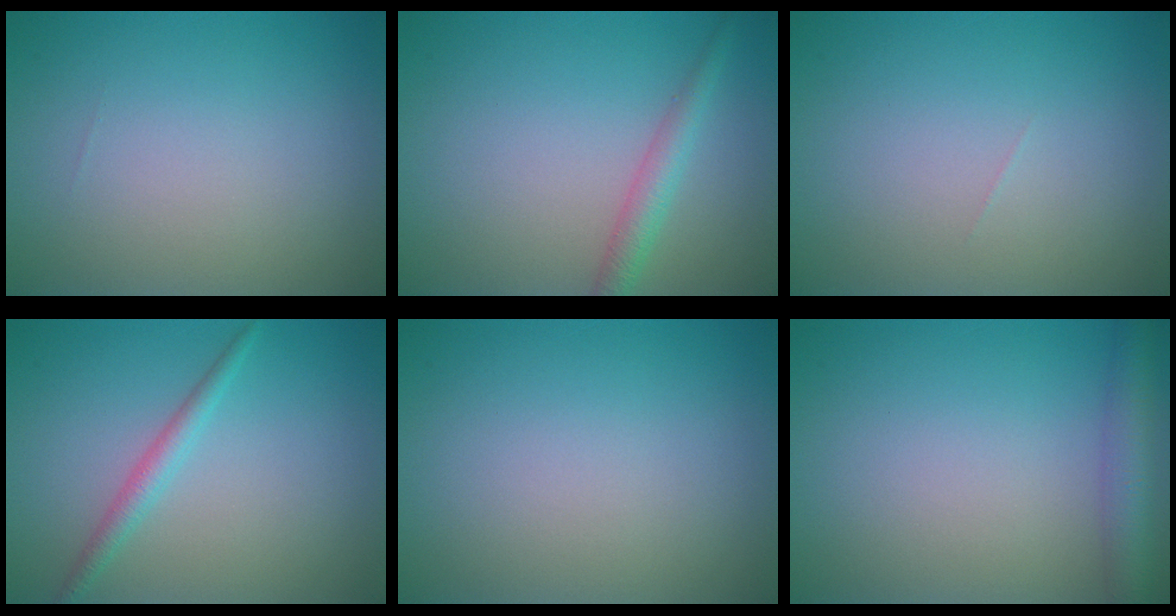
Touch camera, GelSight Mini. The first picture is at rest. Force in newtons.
{"total": 2.2, "press": 2.2, "slide": 0.1}
{"total": 0.0}
{"total": 1.8, "press": 1.8, "slide": 0.1}
{"total": 0.0}
{"total": 4.0, "press": 3.9, "slide": 0.2}